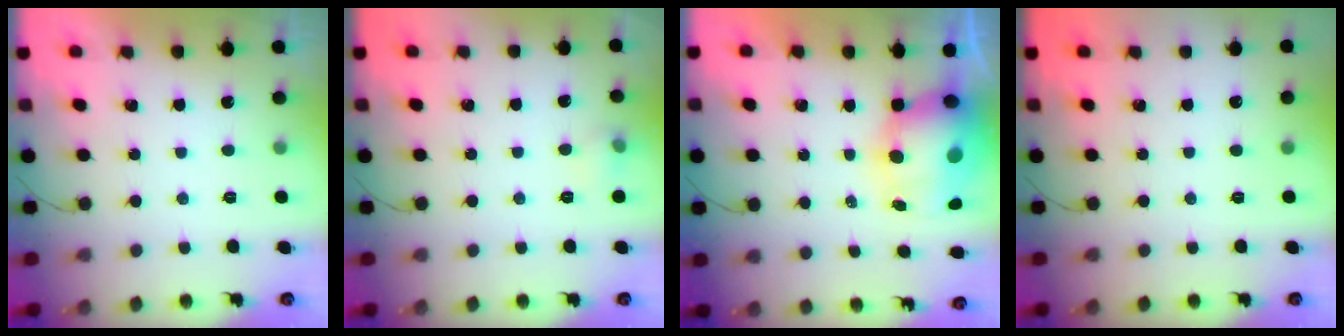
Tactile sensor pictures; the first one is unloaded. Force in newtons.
{"total": 4.8, "press": 4.5, "slide": 1.7}
{"total": 13.2, "press": 12.8, "slide": 3.3}
{"total": 0.0}